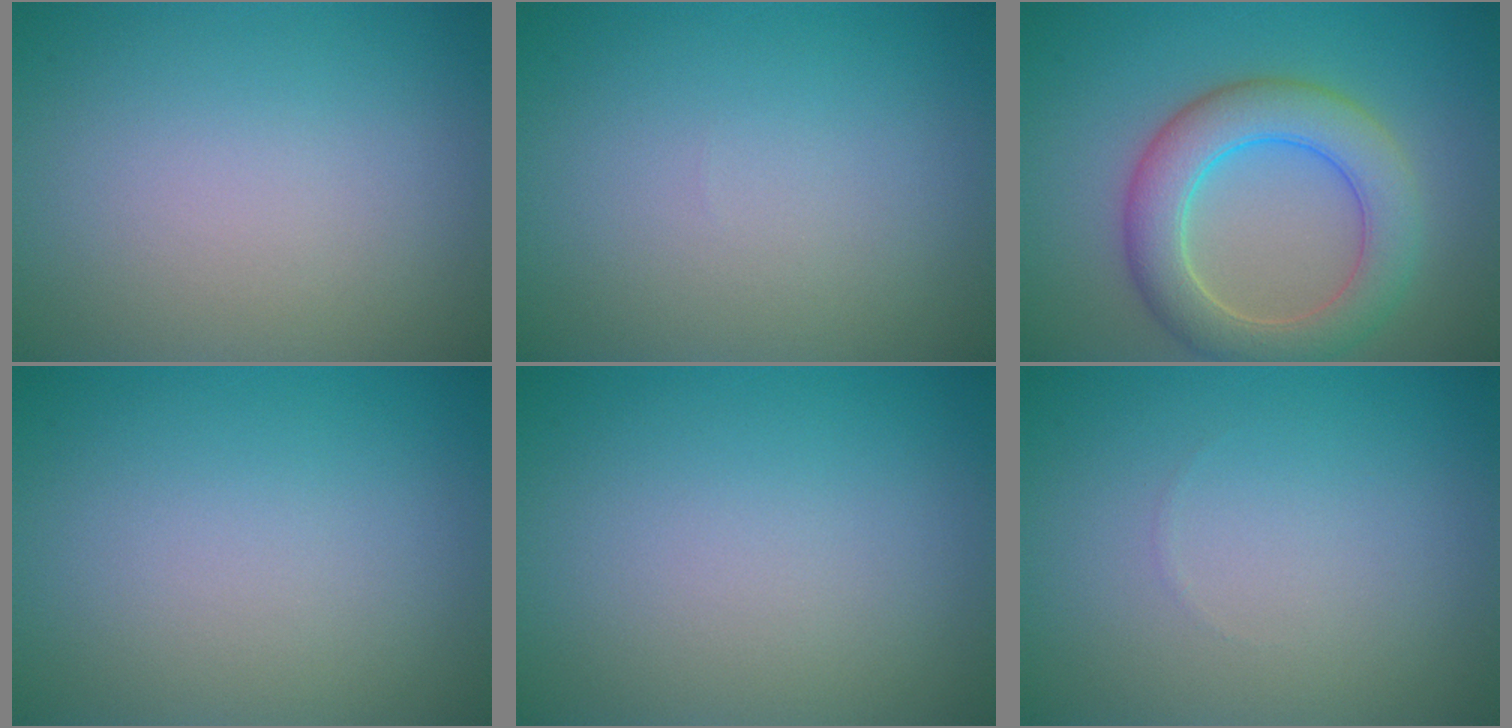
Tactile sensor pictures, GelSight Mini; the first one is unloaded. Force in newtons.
{"total": 0.0}
{"total": 6.4, "press": 6.4, "slide": 0.3}
{"total": 0.0}
{"total": 0.0}
{"total": 0.0}